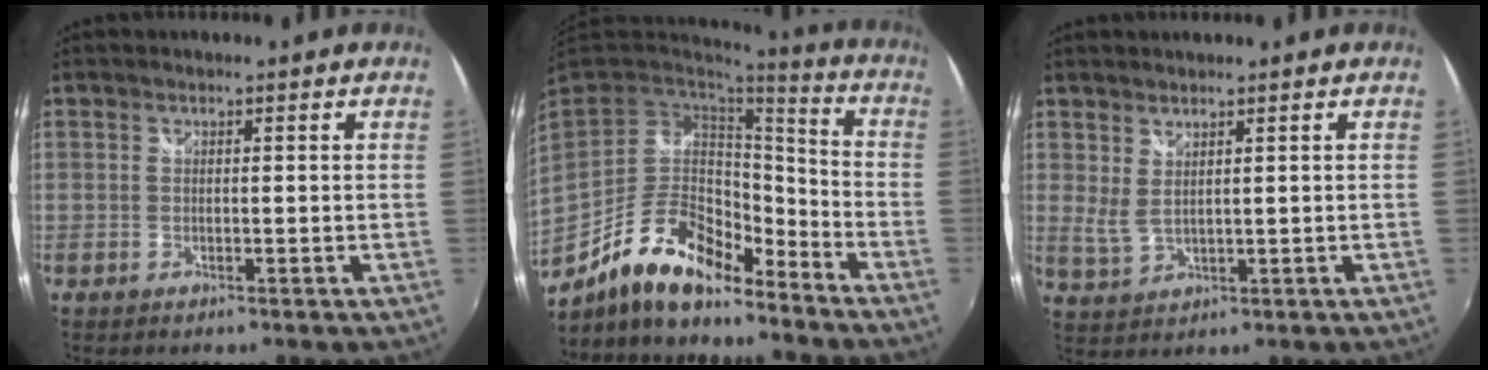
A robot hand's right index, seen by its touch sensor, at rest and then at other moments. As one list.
[{"total": 16.5, "force": [-12.1, 6.1, 9.3], "torque": [-0.193, -0.003, -0.214]}, {"total": 2.9, "force": [2.1, 0.7, 2.0], "torque": [-0.040, -0.003, 0.041]}]